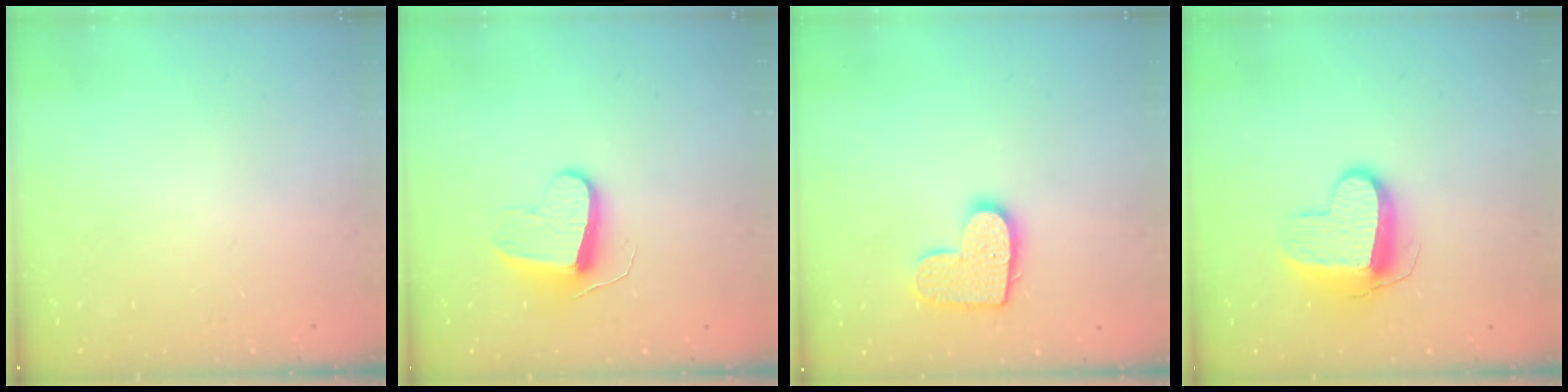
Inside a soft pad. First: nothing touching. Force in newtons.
{"total": 9.3, "press": 9.3, "slide": 0.5}
{"total": 12.0, "press": 12.0, "slide": 0.8}
{"total": 11.1, "press": 11.1, "slide": 0.4}